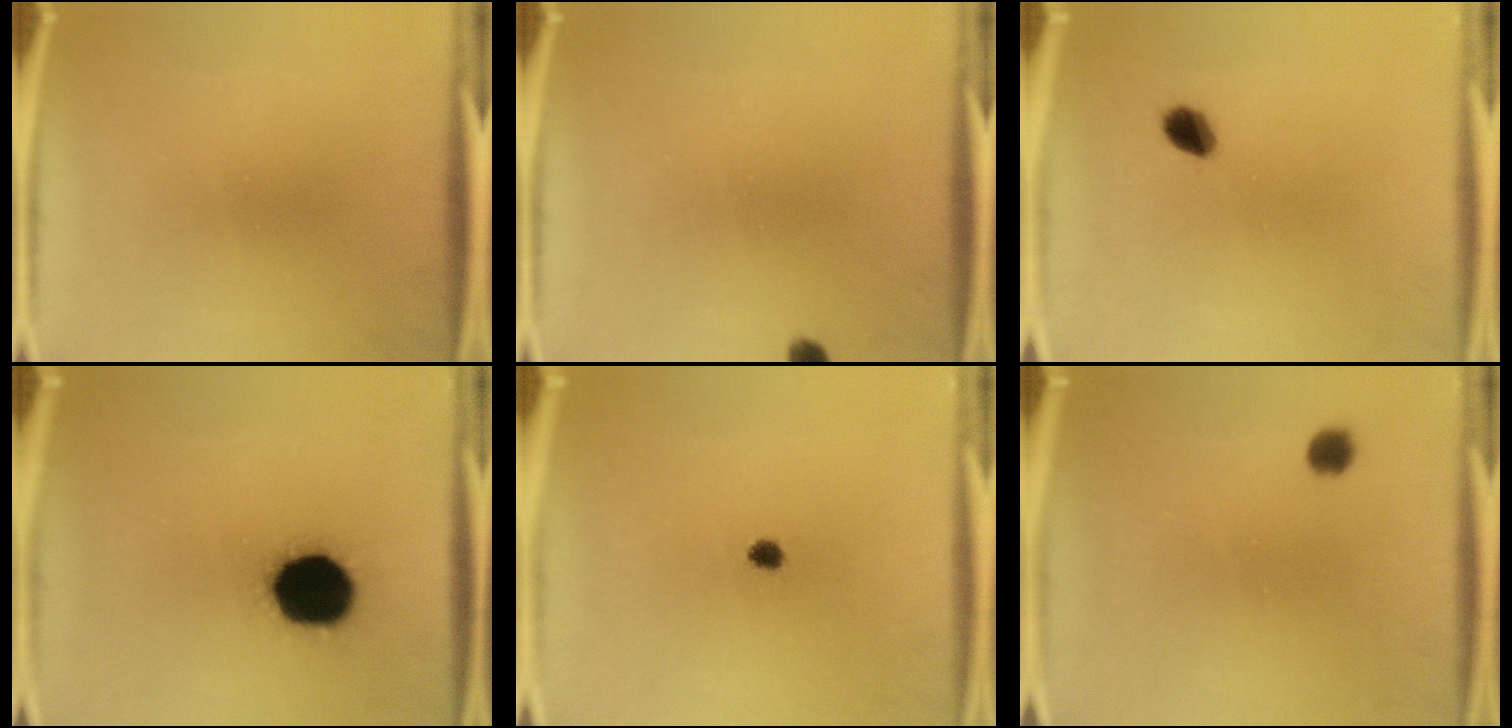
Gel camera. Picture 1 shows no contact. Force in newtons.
{"total": 1.4}
{"total": 2.9}
{"total": 17.1}
{"total": 1.8}
{"total": 1.8}